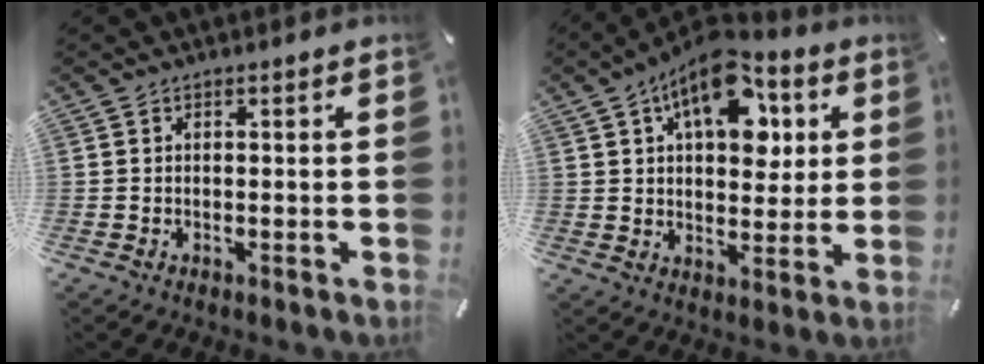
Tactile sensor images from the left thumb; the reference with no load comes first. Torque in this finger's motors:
{"motor_torque": [2.50, 2.51, 2.07, -0.70, 0.23]}